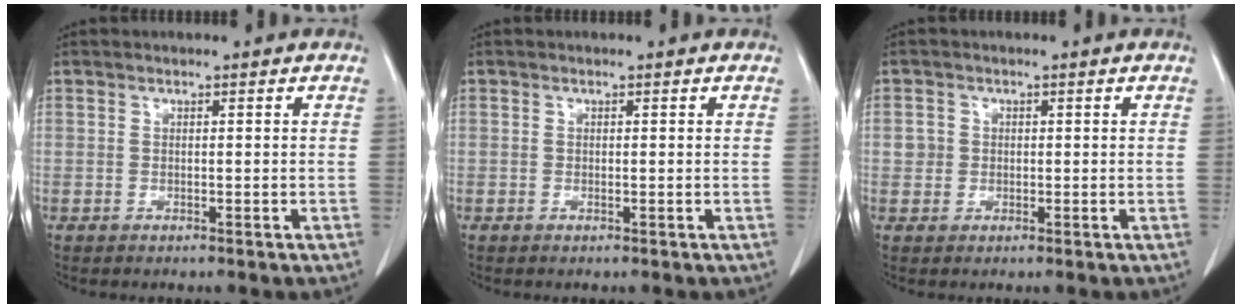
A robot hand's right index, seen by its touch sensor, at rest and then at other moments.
{"total": 0.0}
{"total": 2.1, "force": [0.2, 2.0, 0.3], "torque": [0.002, 0.007, 0.005]}